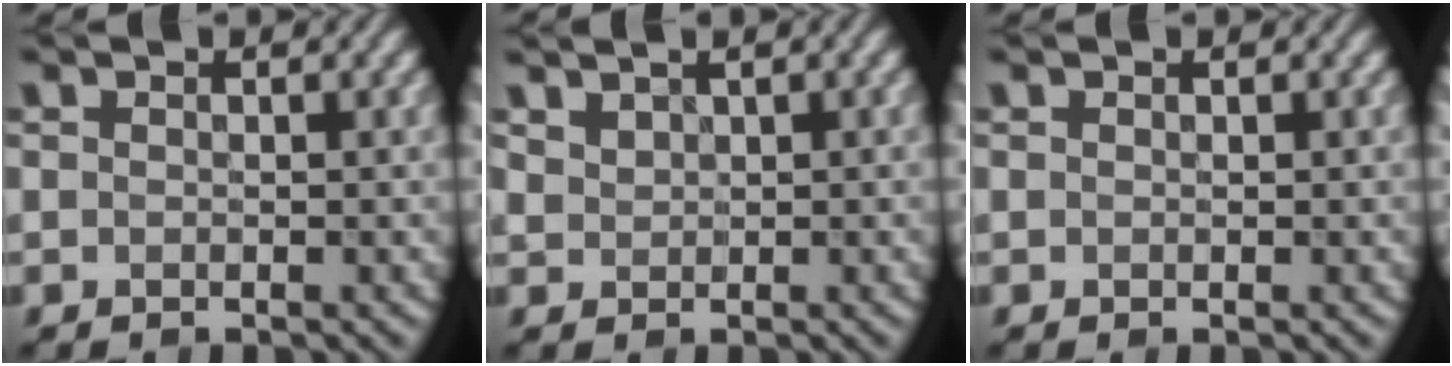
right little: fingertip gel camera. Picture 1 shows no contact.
{"total": 1.9, "force": [1.5, 0.9, 0.8], "torque": [-0.014, 0.011, 0.031]}
{"total": 0.0}